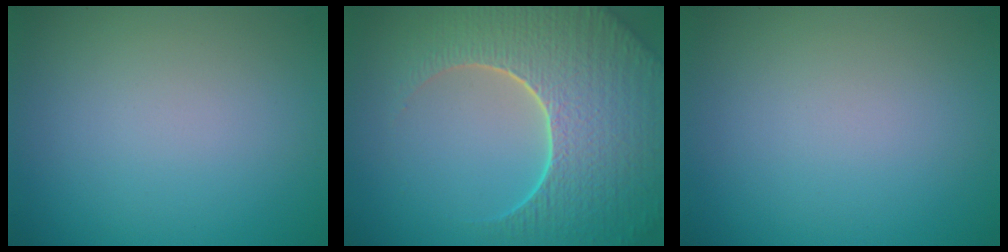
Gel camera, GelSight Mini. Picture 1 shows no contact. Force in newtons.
{"total": 9.3, "press": 6.6, "slide": 6.5}
{"total": 0.0}